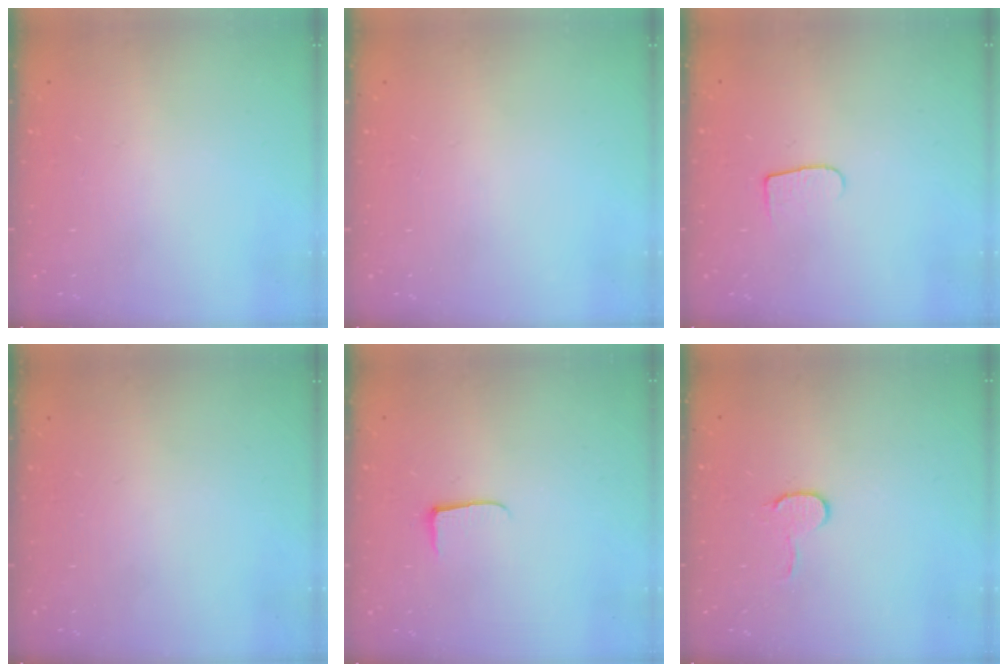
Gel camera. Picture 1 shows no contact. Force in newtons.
{"total": 0.0}
{"total": 5.8, "press": 5.8, "slide": 0.7}
{"total": 0.0}
{"total": 5.0, "press": 5.0, "slide": 0.5}
{"total": 5.9, "press": 5.9, "slide": 0.5}